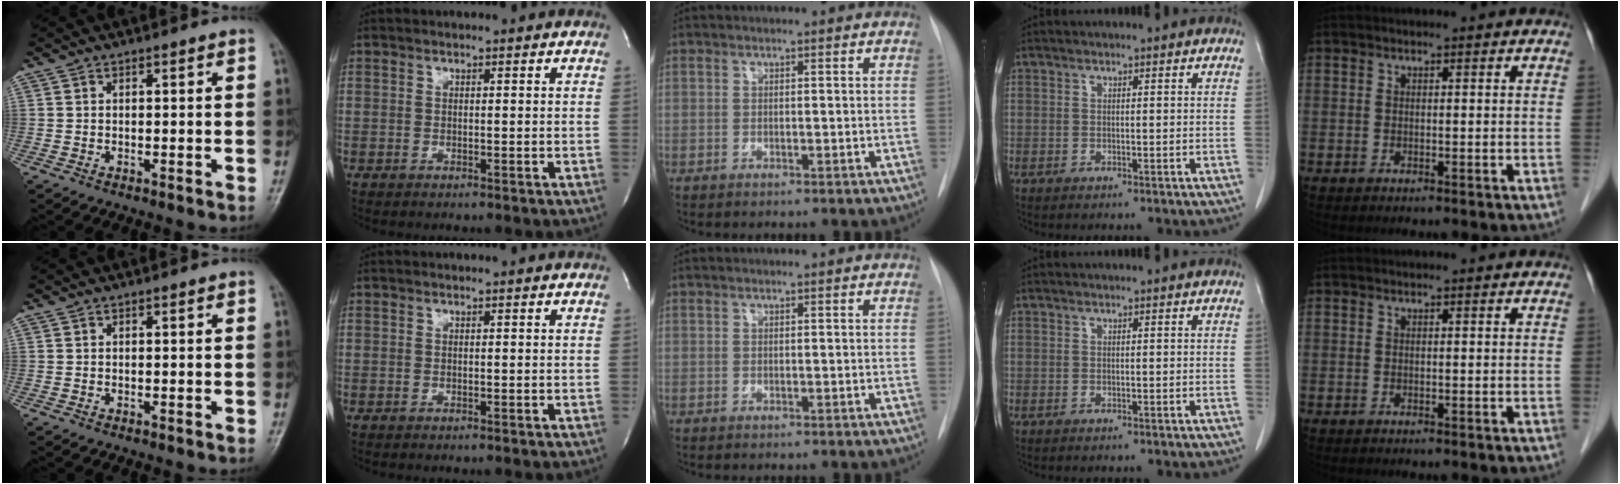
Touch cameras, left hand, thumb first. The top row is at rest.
{"thumb": {"total": 0.6, "force": [0.2, 0.3, 0.5], "torque": [-0.001, 0.003, 0.002]}}